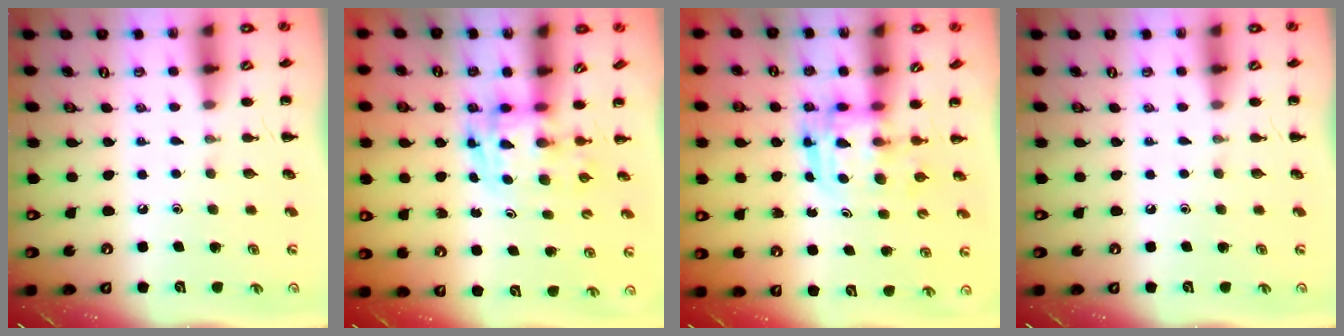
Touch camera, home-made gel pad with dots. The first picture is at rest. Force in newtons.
{"total": 3.5, "press": 3.4, "slide": 0.5}
{"total": 3.1, "press": 3.1, "slide": 0.3}
{"total": 0.0}